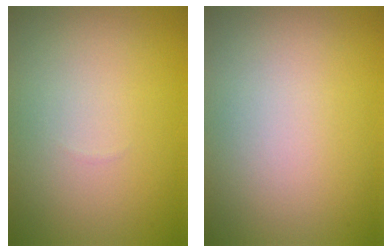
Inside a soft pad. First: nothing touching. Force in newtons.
{"total": 0.0}